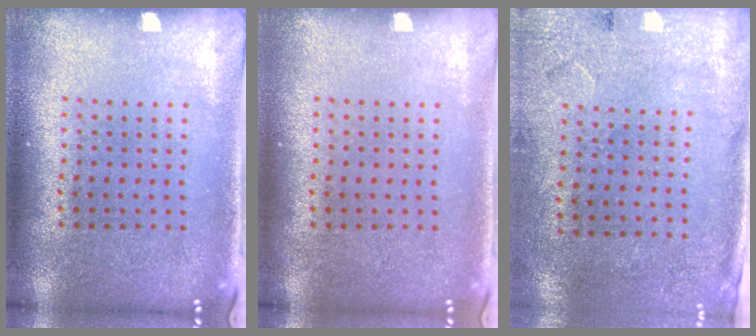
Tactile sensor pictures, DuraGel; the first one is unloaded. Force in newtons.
{"total": 0.0}
{"total": 2.7, "press": 2.2, "slide": 1.5}